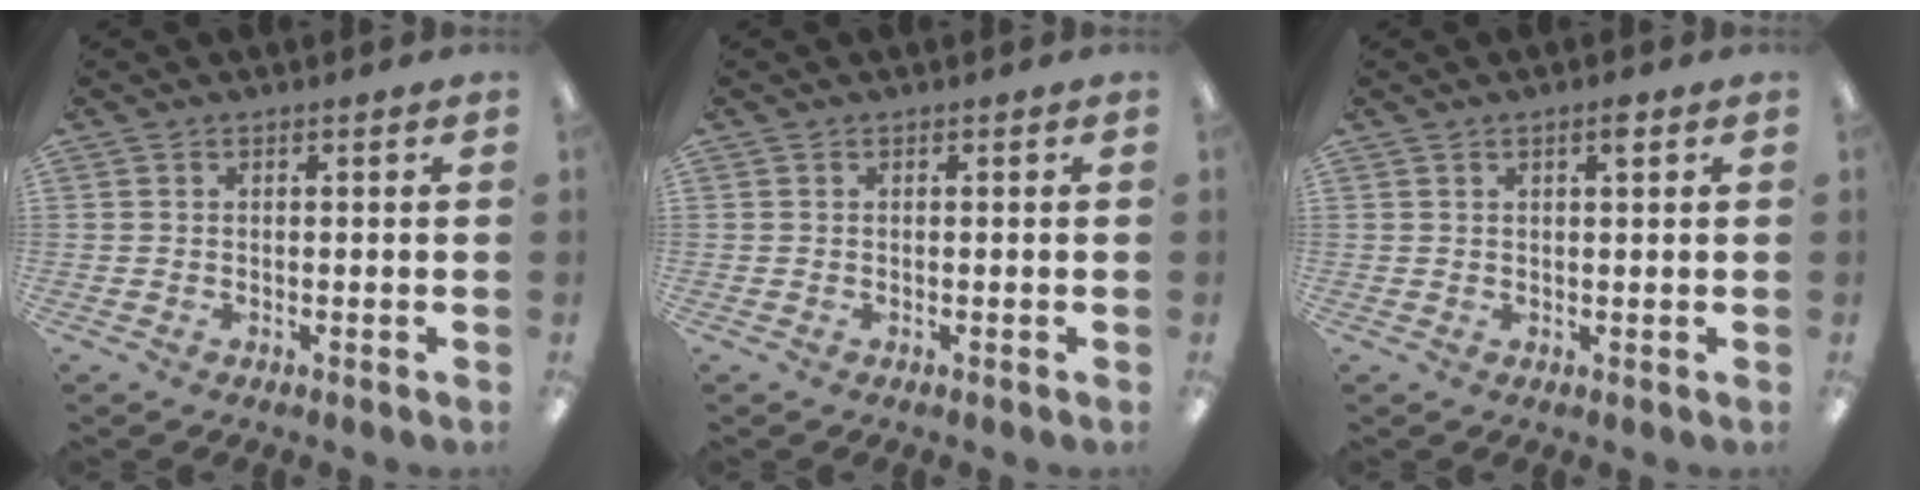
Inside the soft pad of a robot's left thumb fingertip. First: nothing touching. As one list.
[{"total": 0.0}, {"total": 2.2, "force": [1.3, 0.4, 1.7], "torque": [-0.029, 0.000, 0.019]}]